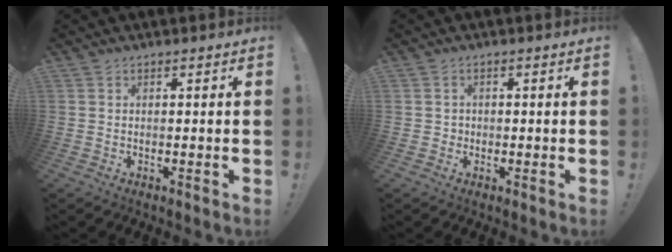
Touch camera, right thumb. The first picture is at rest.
{"total": 1.7, "force": [-0.2, 1.6, 0.5], "torque": [-0.006, 0.004, -0.005]}